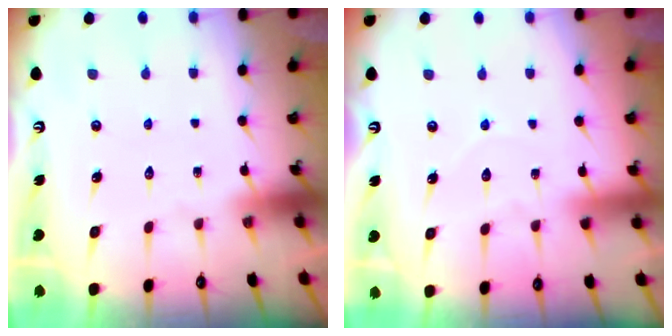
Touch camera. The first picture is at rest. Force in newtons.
{"total": 4.2, "press": 4.2, "slide": 0.3}